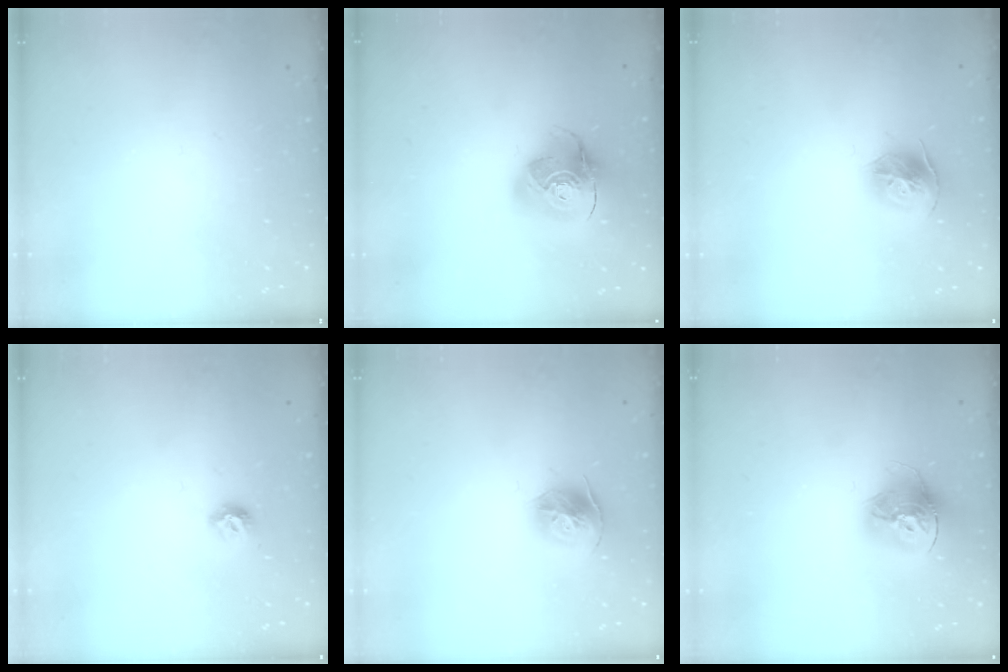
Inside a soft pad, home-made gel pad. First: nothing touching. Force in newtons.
{"total": 13.7, "press": 13.6, "slide": 1.6}
{"total": 12.5, "press": 12.4, "slide": 1.3}
{"total": 5.8, "press": 5.7, "slide": 0.9}
{"total": 12.5, "press": 12.4, "slide": 1.3}
{"total": 15.9, "press": 15.9, "slide": 1.5}